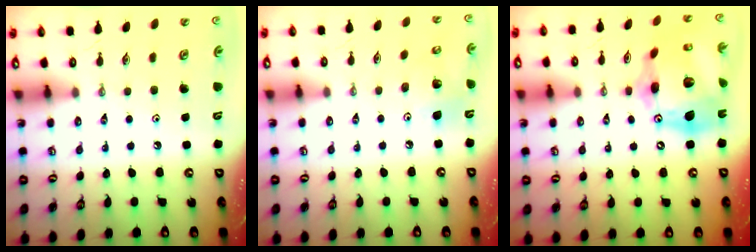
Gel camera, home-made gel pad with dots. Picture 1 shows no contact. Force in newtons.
{"total": 7.9, "press": 7.8, "slide": 1.5}
{"total": 22.7, "press": 22.5, "slide": 2.6}